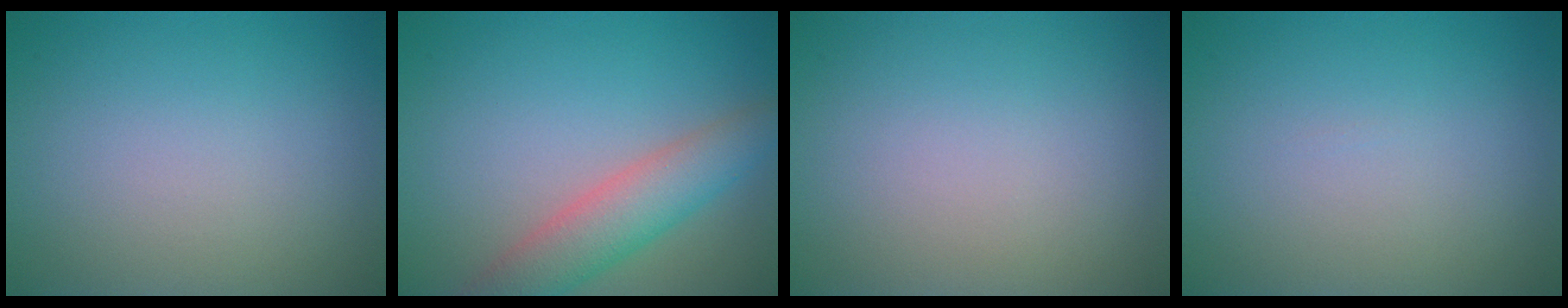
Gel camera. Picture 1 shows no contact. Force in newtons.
{"total": 4.9, "press": 4.9, "slide": 0.3}
{"total": 0.0}
{"total": 0.0}